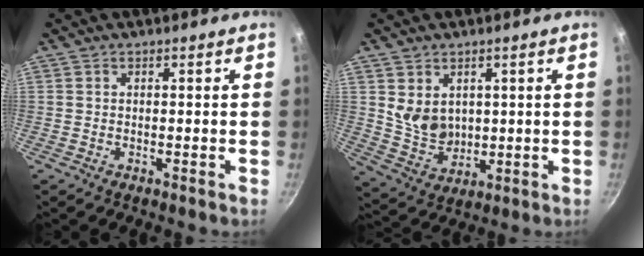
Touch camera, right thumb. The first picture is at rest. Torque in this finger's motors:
{"motor_torque": [-0.16, 0.21, 0.11, 0.03, 0.12]}